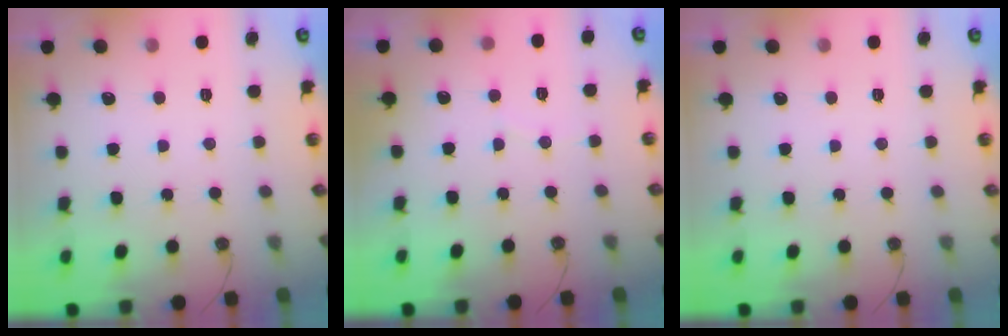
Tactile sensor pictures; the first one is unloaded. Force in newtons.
{"total": 2.3, "press": 2.0, "slide": 1.0}
{"total": 0.0}